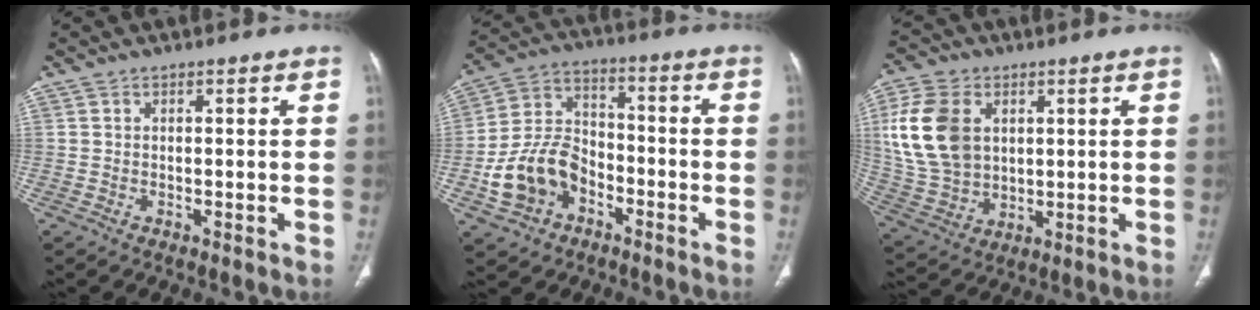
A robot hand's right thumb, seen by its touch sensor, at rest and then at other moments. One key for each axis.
{"total": 13.3, "fx": -5.3, "fy": 9.7, "fz": 7.5, "tx": -0.129, "ty": 0.041, "tz": -0.098}
{"total": 16.2, "fx": 3.9, "fy": 11.5, "fz": 10.7, "tx": -0.210, "ty": -0.004, "tz": 0.084}